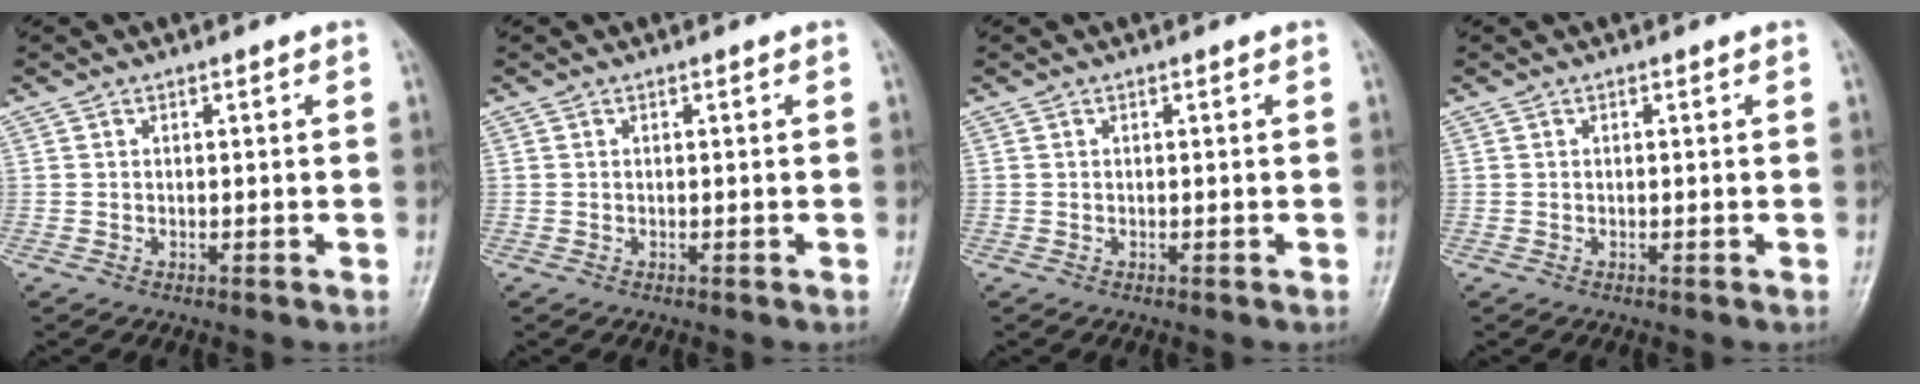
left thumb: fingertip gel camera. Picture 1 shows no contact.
{"total": 0.0}
{"total": 0.0}
{"total": 0.0}